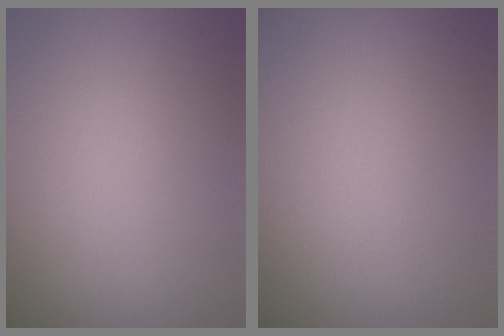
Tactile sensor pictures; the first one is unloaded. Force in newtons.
{"total": 0.0}